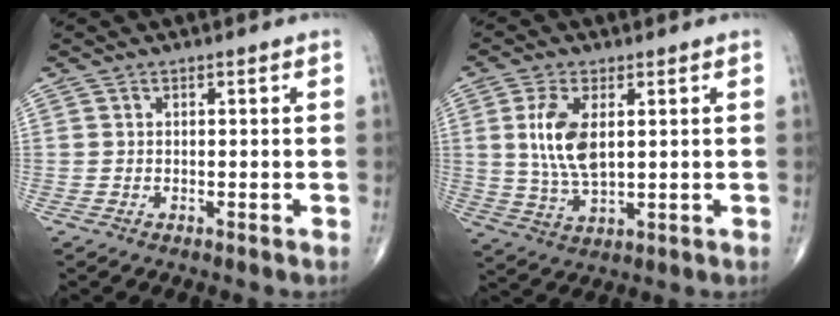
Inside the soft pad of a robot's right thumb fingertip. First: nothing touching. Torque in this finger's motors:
{"motor_torque": [-0.34, 0.53, 0.77, 0.19, 0.05]}